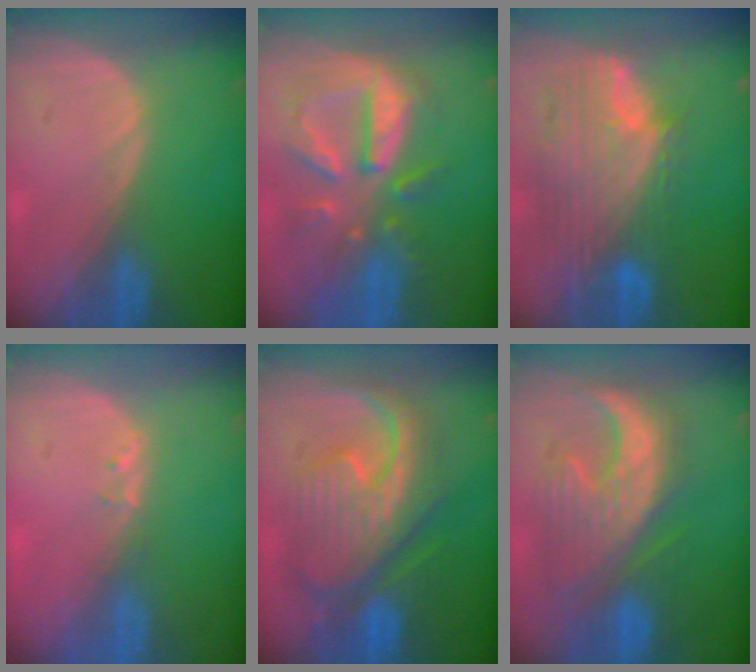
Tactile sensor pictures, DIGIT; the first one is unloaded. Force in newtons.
{"total": 10.7, "press": 9.4, "slide": 5.1}
{"total": 12.0, "press": 10.2, "slide": 6.3}
{"total": 1.0, "press": 0.9, "slide": 0.5}
{"total": 12.4, "press": 12.3, "slide": 1.3}
{"total": 10.8, "press": 10.5, "slide": 2.8}